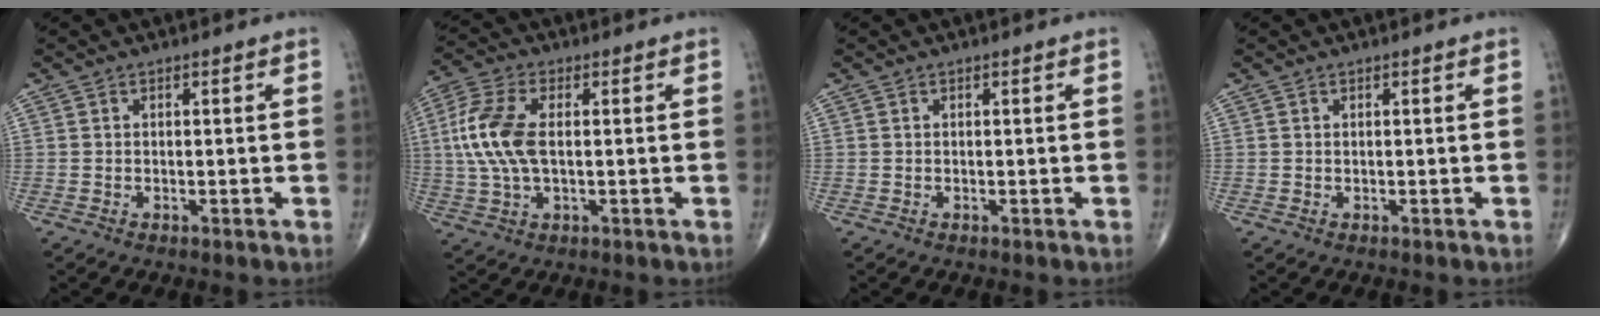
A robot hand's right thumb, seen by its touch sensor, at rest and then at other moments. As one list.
[{"total": 10.9, "force": [0.9, 5.5, 9.3], "torque": [-0.220, 0.011, 0.015]}, {"total": 0.0}, {"total": 0.0}]